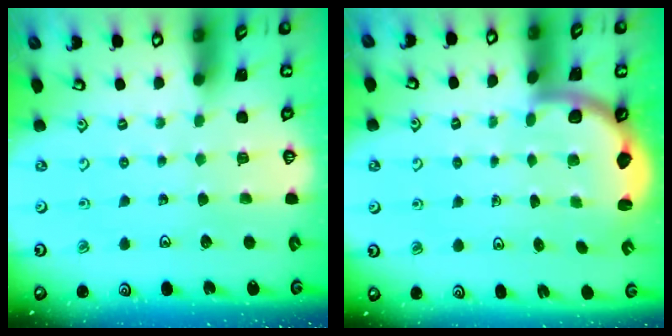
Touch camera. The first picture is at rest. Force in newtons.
{"total": 2.5, "press": 2.5, "slide": 0.6}